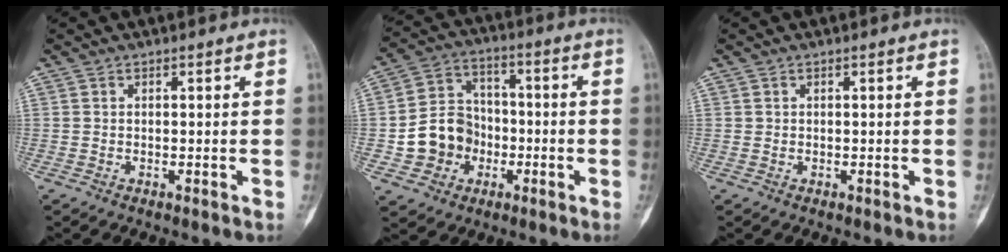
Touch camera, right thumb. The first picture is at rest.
{"total": 11.2, "force": [-2.8, 9.9, 4.4], "torque": [-0.039, 0.034, -0.051]}
{"total": 0.0}